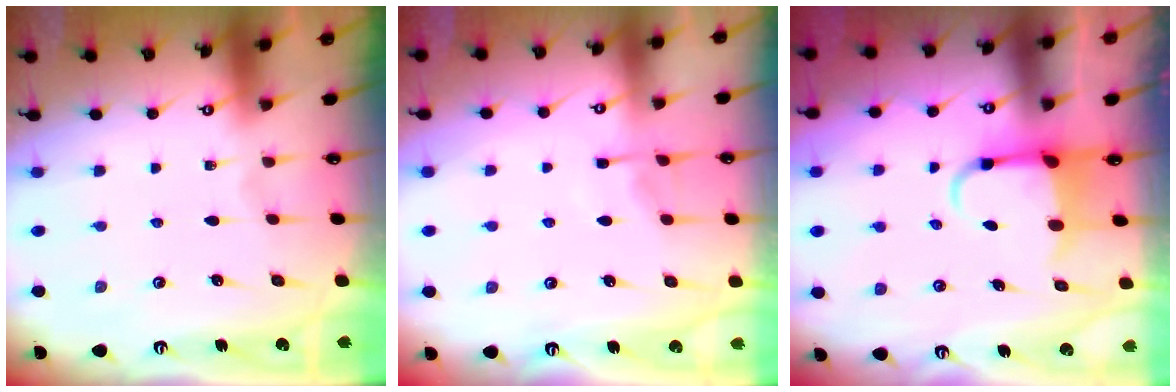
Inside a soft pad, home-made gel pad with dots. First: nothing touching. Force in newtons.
{"total": 4.7, "press": 4.7, "slide": 0.4}
{"total": 4.4, "press": 4.3, "slide": 1.1}